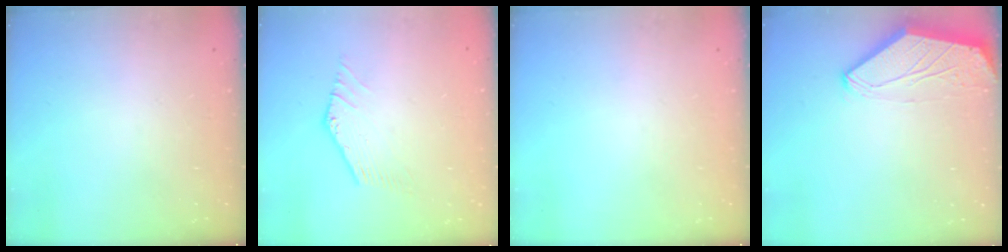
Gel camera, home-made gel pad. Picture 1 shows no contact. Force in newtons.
{"total": 0.5, "press": 0.3, "slide": 0.4}
{"total": 0.0}
{"total": 0.0}